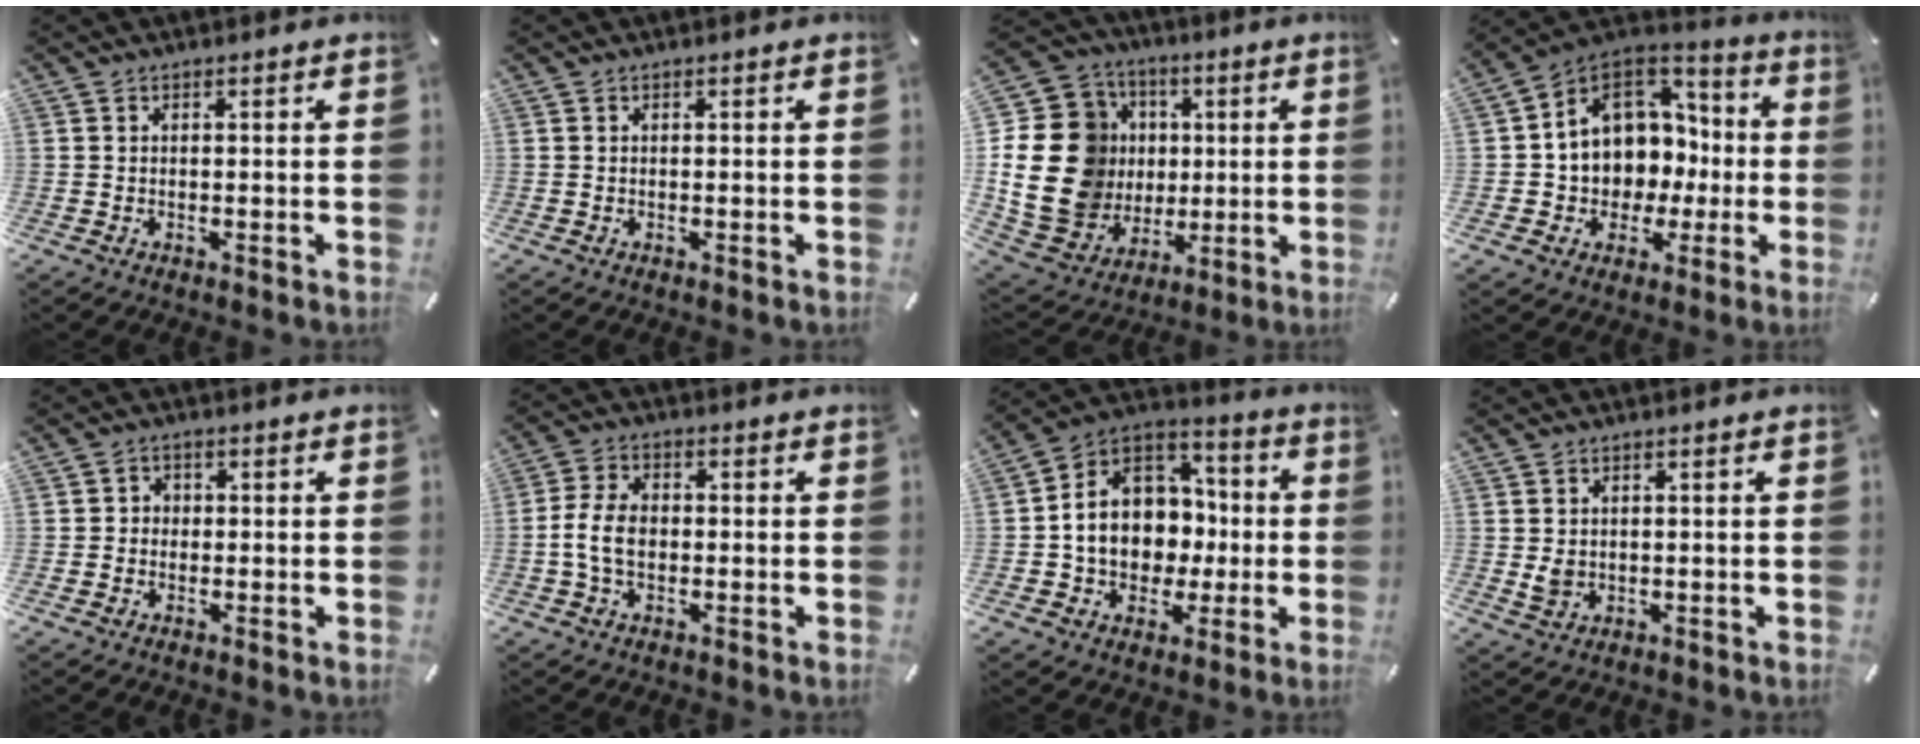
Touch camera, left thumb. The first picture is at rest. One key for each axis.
{"total": 0.0}
{"total": 22.1, "fx": 0.7, "fy": 19.3, "fz": 10.6, "tx": -0.226, "ty": -0.002, "tz": 0.047}
{"total": 10.9, "fx": 1.4, "fy": 10.2, "fz": 3.3, "tx": -0.065, "ty": -0.024, "tz": 0.037}
{"total": 2.9, "fx": -0.7, "fy": 2.7, "fz": 0.6, "tx": -0.013, "ty": 0.010, "tz": -0.016}
{"total": 7.6, "fx": -1.1, "fy": 5.3, "fz": 5.4, "tx": -0.119, "ty": 0.009, "tz": -0.022}
{"total": 13.0, "fx": -1.4, "fy": 11.7, "fz": 5.5, "tx": -0.118, "ty": -0.003, "tz": -0.018}
{"total": 3.0, "fx": 0.2, "fy": 2.7, "fz": 1.4, "tx": -0.019, "ty": 0.001, "tz": 0.004}